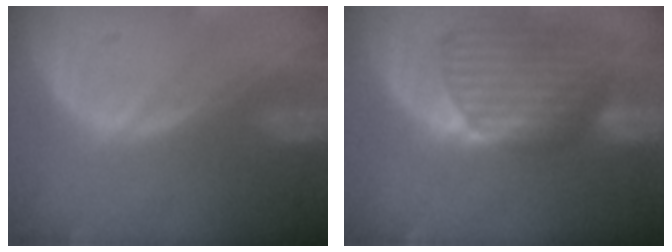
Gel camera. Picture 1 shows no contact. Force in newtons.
{"total": 9.4, "press": 8.3, "slide": 4.2}